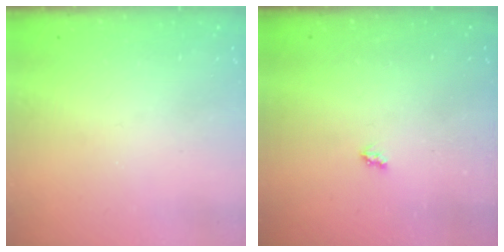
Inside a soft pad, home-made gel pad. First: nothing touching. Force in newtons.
{"total": 2.6, "press": 2.6, "slide": 0.4}